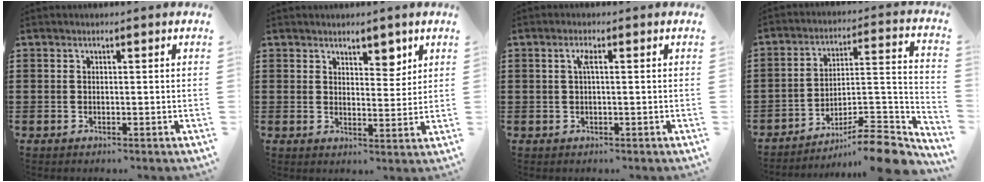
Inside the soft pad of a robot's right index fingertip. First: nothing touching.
{"total": 4.0, "force": [3.1, 2.1, 1.3], "torque": [-0.020, -0.003, 0.053]}
{"total": 1.7, "force": [0.3, 0.2, 1.7], "torque": [-0.035, 0.002, 0.004]}
{"total": 9.9, "force": [-8.1, 1.6, 5.4], "torque": [-0.065, 0.013, -0.161]}